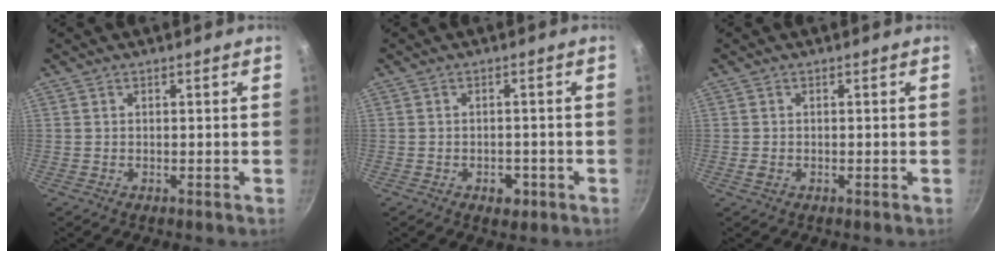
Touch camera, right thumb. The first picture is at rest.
{"total": 2.8, "force": [-1.3, 1.9, 1.6], "torque": [-0.008, 0.006, -0.015]}
{"total": 0.9, "force": [-0.3, 0.6, 0.6], "torque": [-0.014, 0.000, -0.004]}